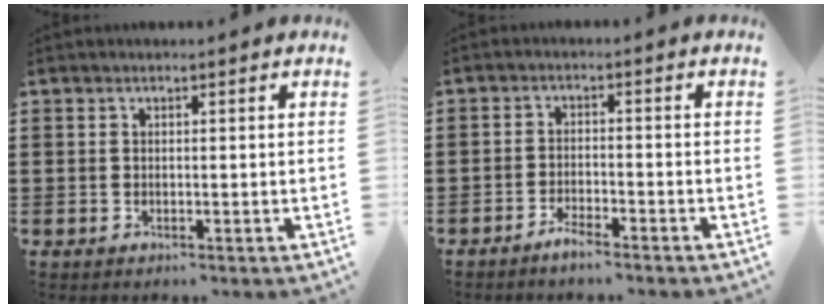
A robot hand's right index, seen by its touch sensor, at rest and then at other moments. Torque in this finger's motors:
{"motor_torque": [0.00, 0.14, 0.04, -0.01]}